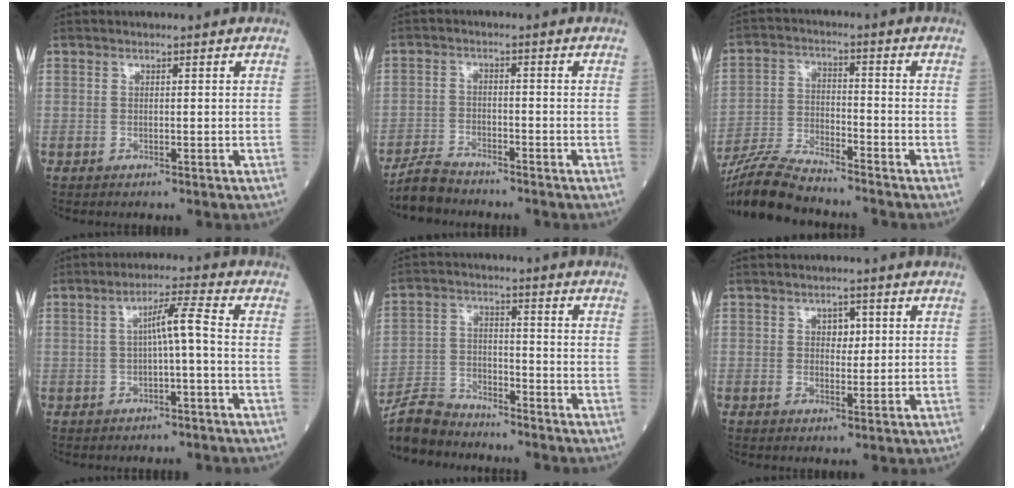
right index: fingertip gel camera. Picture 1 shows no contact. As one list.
[{"total": 4.1, "force": [-4.0, 0.6, 0.6], "torque": [-0.015, -0.013, -0.079]}, {"total": 10.9, "force": [-10.2, 0.7, 3.8], "torque": [-0.075, -0.017, -0.190]}, {"total": 4.4, "force": [-0.4, -0.1, 4.4], "torque": [-0.072, 0.015, -0.008]}, {"total": 8.1, "force": [-8.0, 1.5, 0.7], "torque": [-0.023, -0.004, -0.156]}, {"total": 2.3, "force": [0.6, 1.5, 1.6], "torque": [-0.014, 0.001, 0.007]}]